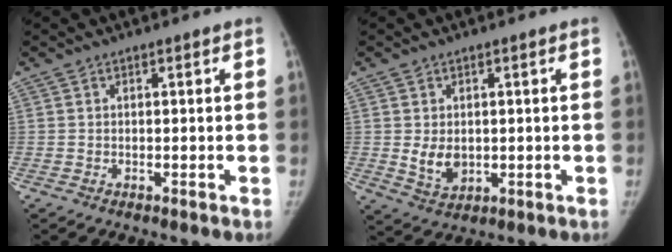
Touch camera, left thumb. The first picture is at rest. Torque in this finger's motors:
{"motor_torque": [-0.15, 0.35, -0.28, 0.27, -0.03]}